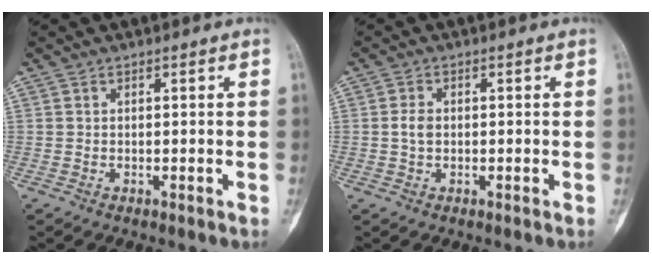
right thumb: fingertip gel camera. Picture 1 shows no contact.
{"total": 2.3, "force": [0.1, 1.6, 1.7], "torque": [-0.032, 0.003, 0.000]}